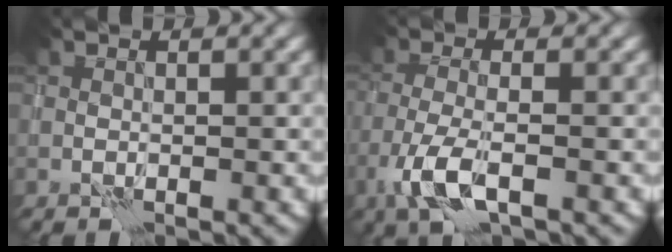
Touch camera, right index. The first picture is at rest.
{"total": 4.3, "force": [-2.1, 1.6, 3.4], "torque": [-0.075, -0.005, -0.047]}